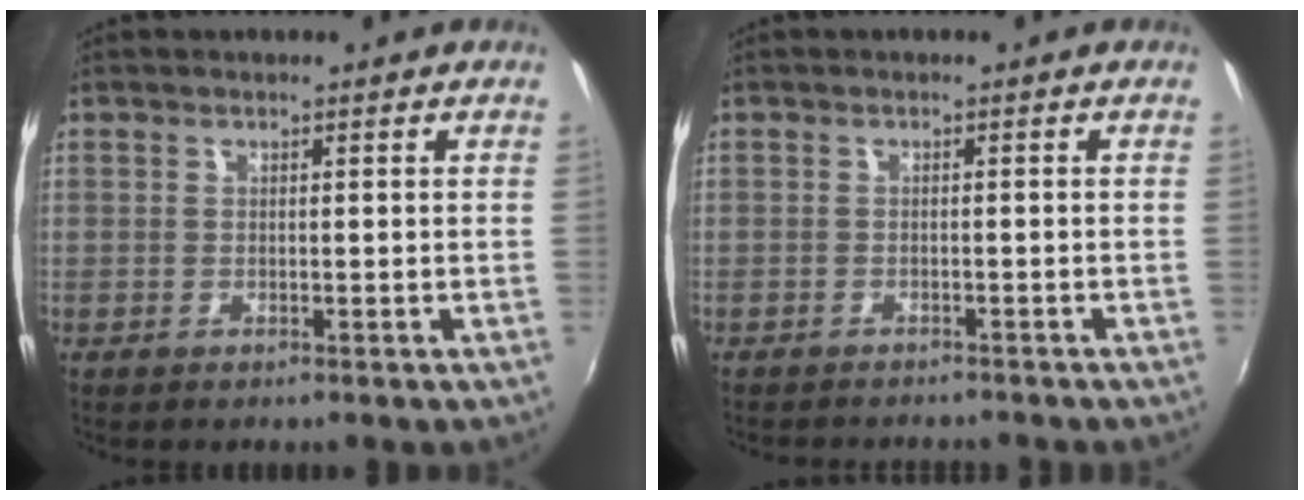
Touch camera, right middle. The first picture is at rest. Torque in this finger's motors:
{"motor_torque": [0.93, -1.21, 0.10, 0.05]}